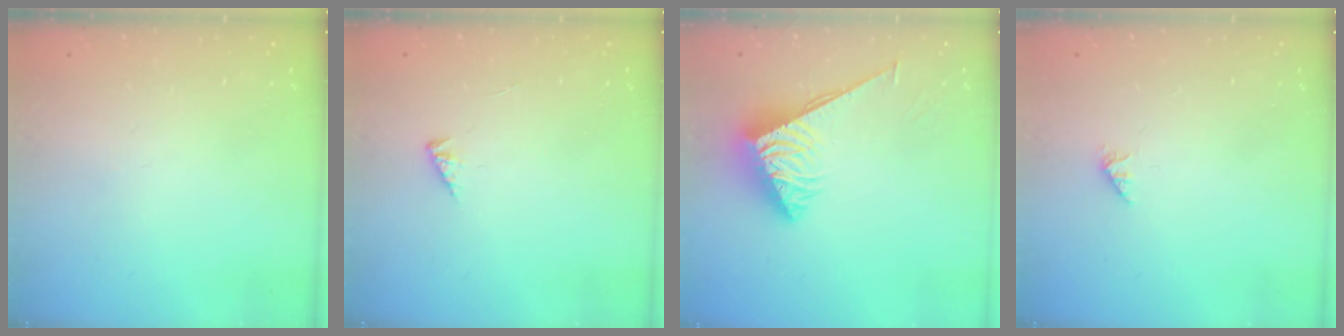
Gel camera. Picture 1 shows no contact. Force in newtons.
{"total": 1.4, "press": 1.3, "slide": 0.3}
{"total": 3.9, "press": 3.9, "slide": 0.4}
{"total": 1.0, "press": 1.0, "slide": 0.2}